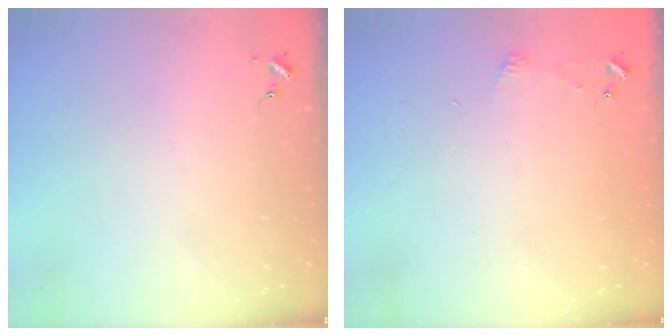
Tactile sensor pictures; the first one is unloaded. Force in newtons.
{"total": 3.9, "press": 3.9, "slide": 0.4}